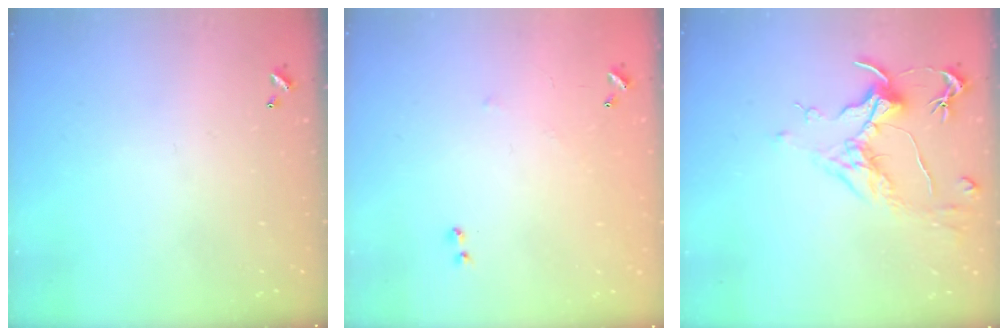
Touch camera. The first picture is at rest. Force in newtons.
{"total": 7.7, "press": 7.7, "slide": 0.8}
{"total": 1.7, "press": 1.5, "slide": 0.9}